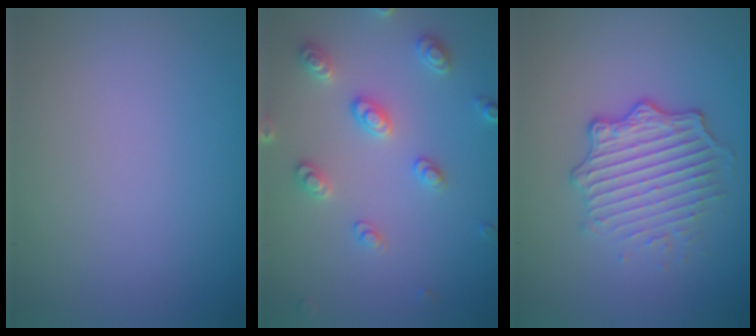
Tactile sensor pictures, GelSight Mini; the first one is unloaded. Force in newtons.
{"total": 3.2, "press": 3.0, "slide": 0.9}
{"total": 4.7, "press": 3.4, "slide": 3.2}